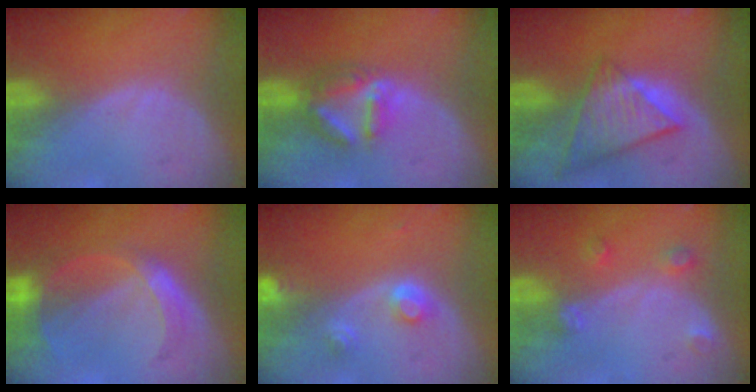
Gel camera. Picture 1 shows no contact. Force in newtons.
{"total": 5.9, "press": 5.4, "slide": 2.5}
{"total": 9.0, "press": 7.8, "slide": 4.4}
{"total": 5.7, "press": 5.4, "slide": 1.9}
{"total": 3.0, "press": 2.8, "slide": 1.1}
{"total": 2.7, "press": 2.6, "slide": 0.4}